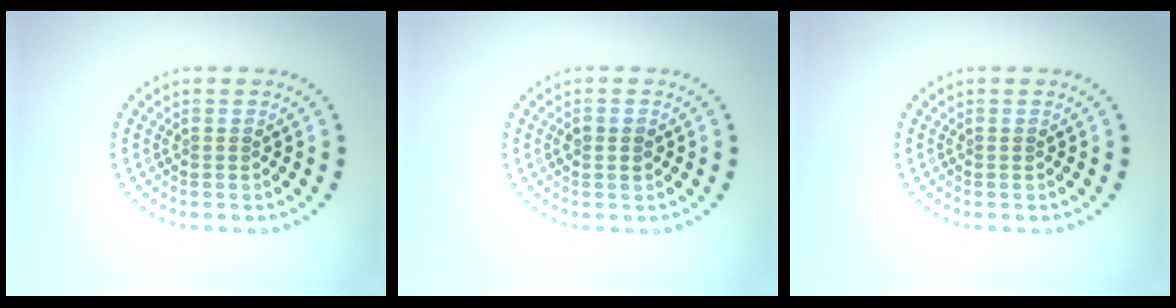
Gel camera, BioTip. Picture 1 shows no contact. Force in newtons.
{"total": 1.0, "press": 1.0, "slide": 0.1}
{"total": 0.0}